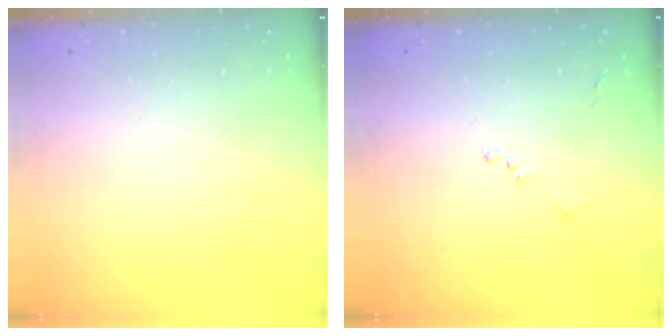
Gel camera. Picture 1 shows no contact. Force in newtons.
{"total": 7.9, "press": 7.8, "slide": 1.0}